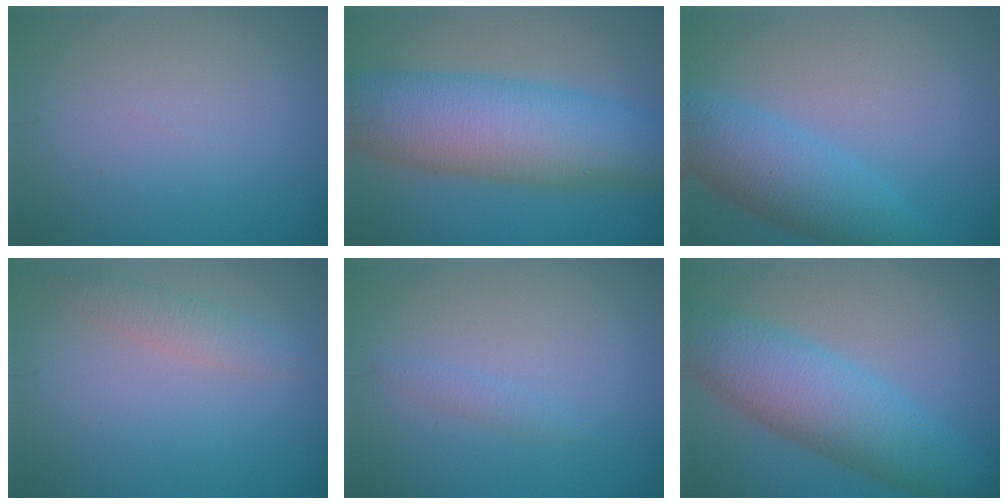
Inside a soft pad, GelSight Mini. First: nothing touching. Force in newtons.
{"total": 10.8, "press": 10.8, "slide": 0.3}
{"total": 6.3, "press": 6.3, "slide": 0.0}
{"total": 2.0, "press": 2.0, "slide": 0.1}
{"total": 1.0, "press": 1.0, "slide": 0.1}
{"total": 7.7, "press": 7.7, "slide": 0.1}